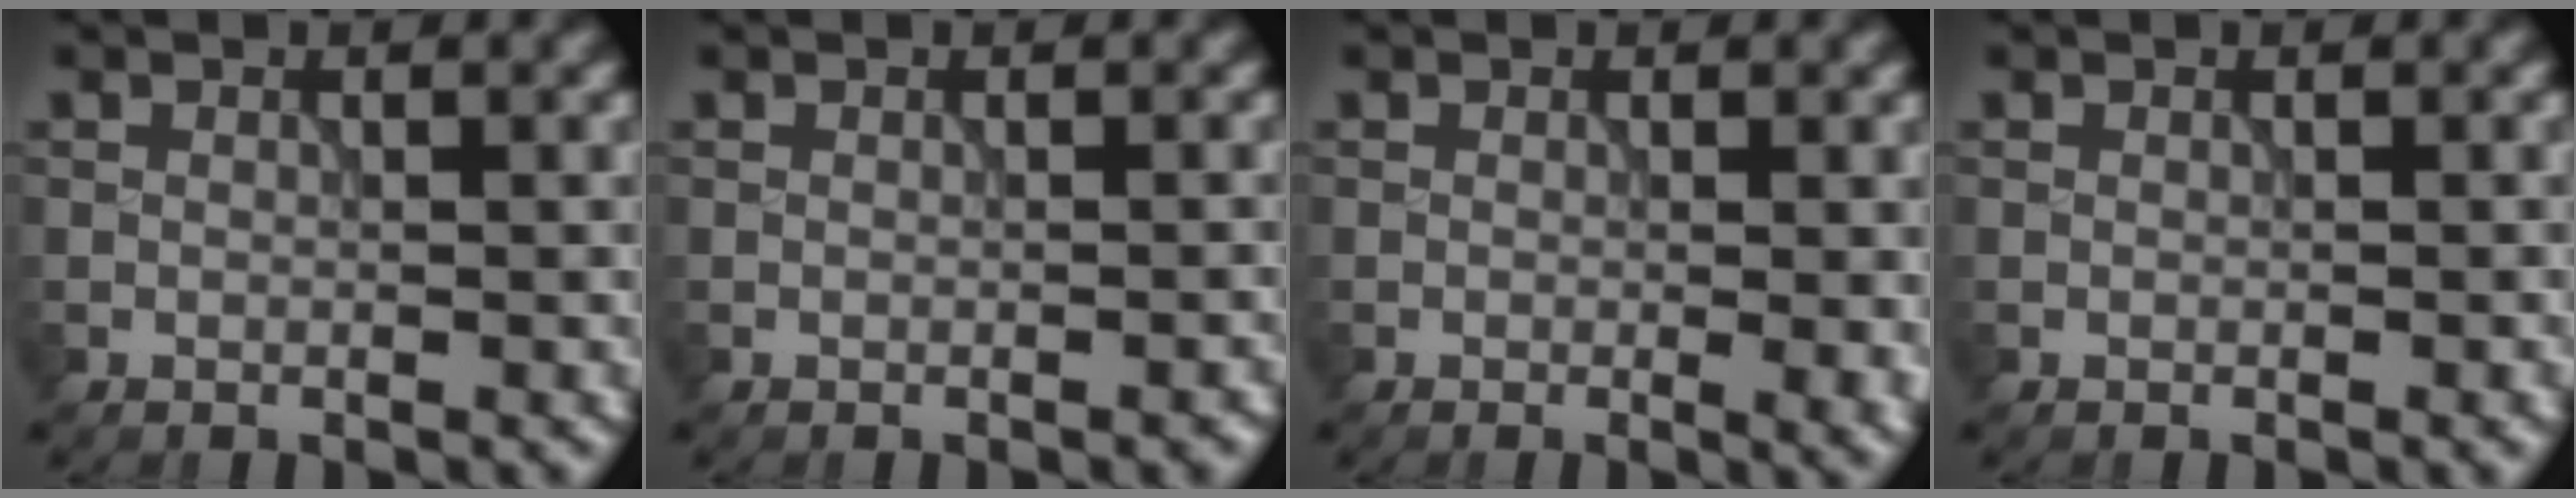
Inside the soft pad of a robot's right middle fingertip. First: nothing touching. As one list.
[{"total": 0.7, "force": [-0.4, 0.2, 0.5], "torque": [-0.006, 0.003, -0.007]}, {"total": 2.3, "force": [-0.2, 0.6, 2.2], "torque": [-0.026, -0.005, -0.003]}, {"total": 0.6, "force": [-0.1, 0.1, 0.6], "torque": [-0.004, 0.001, -0.003]}]